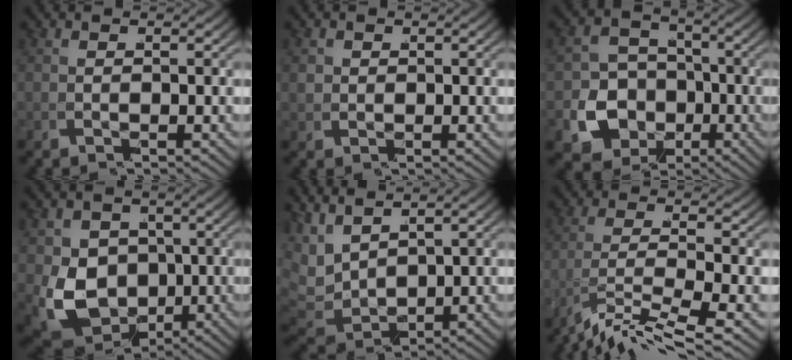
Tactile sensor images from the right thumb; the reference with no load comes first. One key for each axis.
{"total": 2.1, "fx": 0.7, "fy": 1.8, "fz": 0.8, "tx": -0.023, "ty": -0.009, "tz": 0.021}
{"total": 11.5, "fx": -4.1, "fy": 10.0, "fz": 3.9, "tx": -0.084, "ty": -0.049, "tz": -0.064}
{"total": 10.9, "fx": -1.2, "fy": 8.7, "fz": 6.4, "tx": -0.152, "ty": -0.063, "tz": 0.008}
{"total": 6.7, "fx": 1.9, "fy": 4.8, "fz": 4.3, "tx": -0.119, "ty": -0.026, "tz": 0.058}
{"total": 7.2, "fx": -3.9, "fy": 3.3, "fz": 5.1, "tx": -0.127, "ty": -0.031, "tz": -0.046}